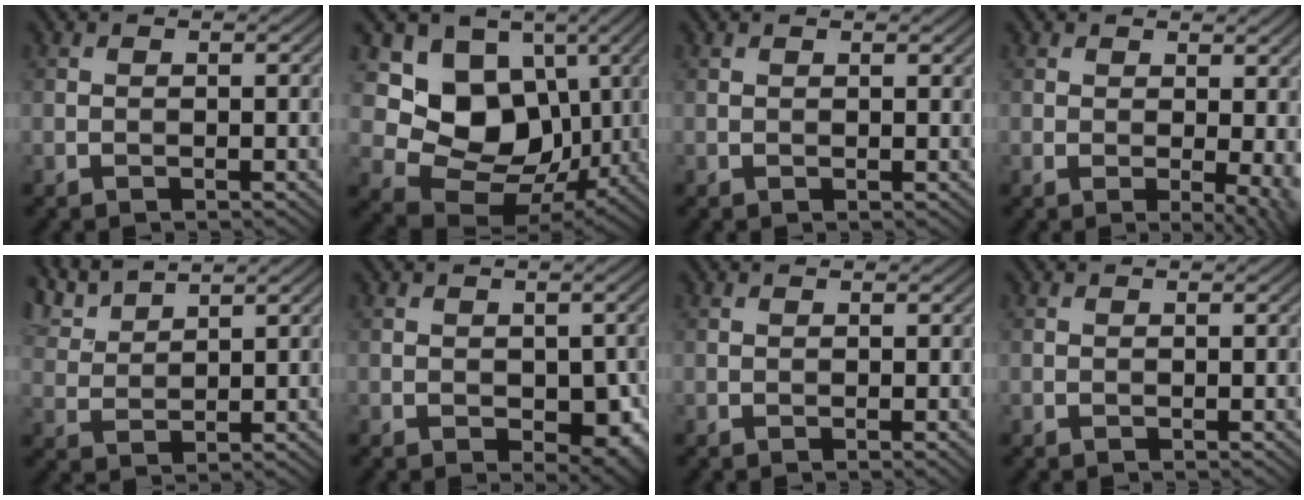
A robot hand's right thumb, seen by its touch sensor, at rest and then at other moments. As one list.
[{"total": 11.9, "force": [1.7, 9.8, 6.6], "torque": [-0.133, -0.011, 0.016]}, {"total": 0.7, "force": [0.6, 0.2, 0.2], "torque": [-0.003, -0.001, 0.012]}, {"total": 4.7, "force": [0.6, 1.8, 4.3], "torque": [-0.059, -0.004, 0.011]}, {"total": 4.4, "force": [3.8, 1.0, 2.0], "torque": [-0.058, 0.008, 0.085]}, {"total": 4.4, "force": [-0.9, 2.8, 3.3], "torque": [-0.046, -0.016, -0.009]}, {"total": 0.6, "force": [0.2, 0.0, 0.6], "torque": [-0.010, 0.000, 0.002]}, {"total": 0.0}]